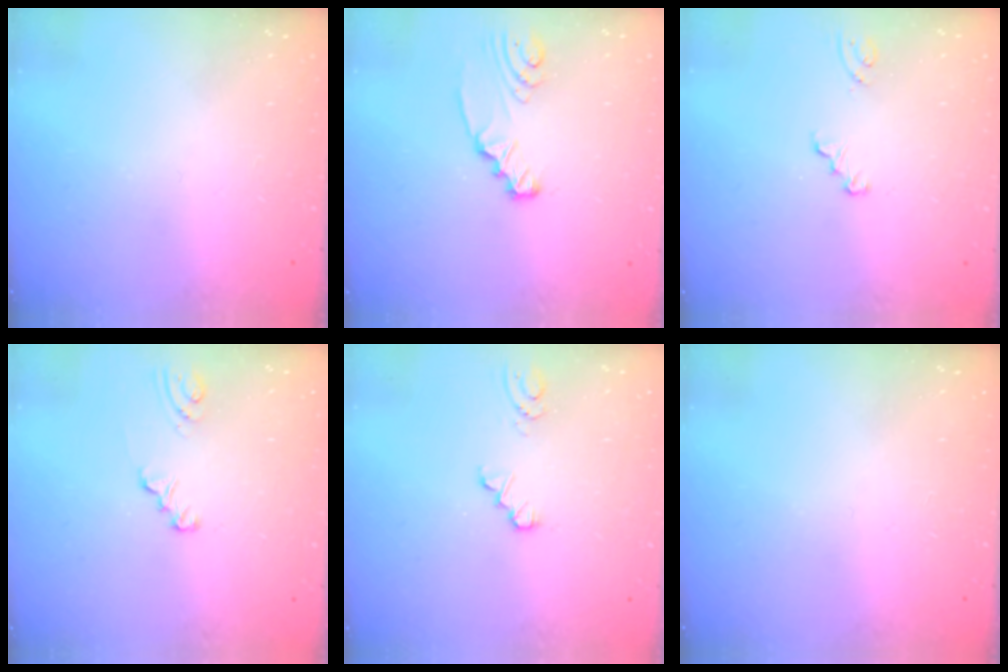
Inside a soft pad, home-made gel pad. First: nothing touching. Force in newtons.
{"total": 2.7, "press": 2.6, "slide": 0.3}
{"total": 2.1, "press": 2.1, "slide": 0.2}
{"total": 2.5, "press": 2.5, "slide": 0.3}
{"total": 1.1, "press": 1.1, "slide": 0.2}
{"total": 0.0}